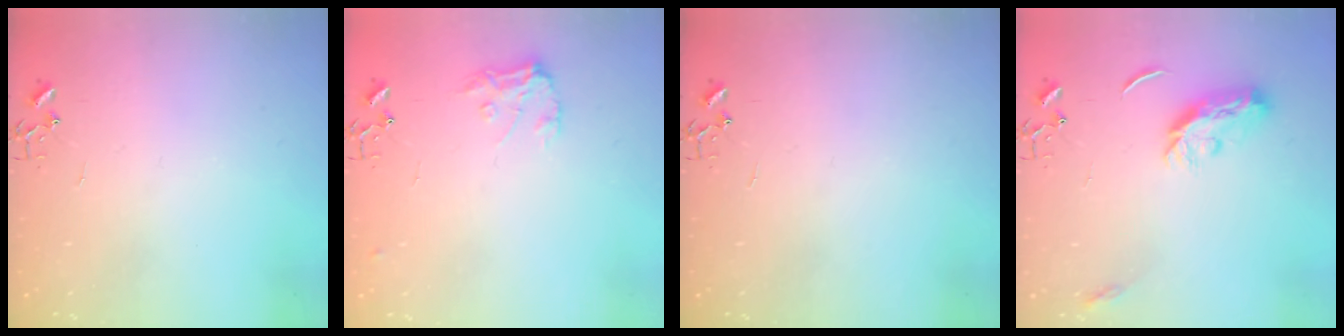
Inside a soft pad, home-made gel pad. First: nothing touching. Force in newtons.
{"total": 9.8, "press": 9.8, "slide": 0.6}
{"total": 0.0}
{"total": 9.9, "press": 9.9, "slide": 0.3}